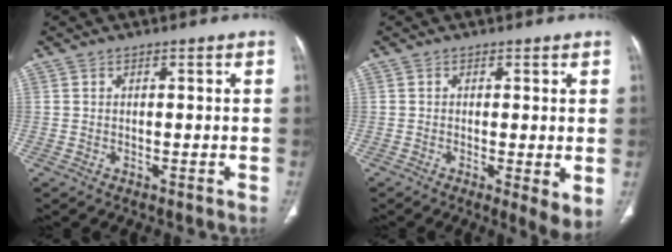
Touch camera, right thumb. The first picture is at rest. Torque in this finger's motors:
{"motor_torque": [-0.17, 0.38, -0.08, -0.19, 0.00]}